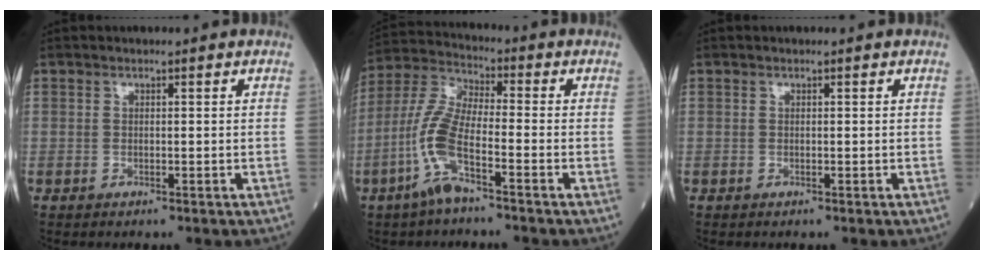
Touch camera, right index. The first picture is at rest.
{"total": 9.4, "force": [-4.5, 1.8, 8.1], "torque": [-0.188, 0.000, -0.097]}
{"total": 0.0}